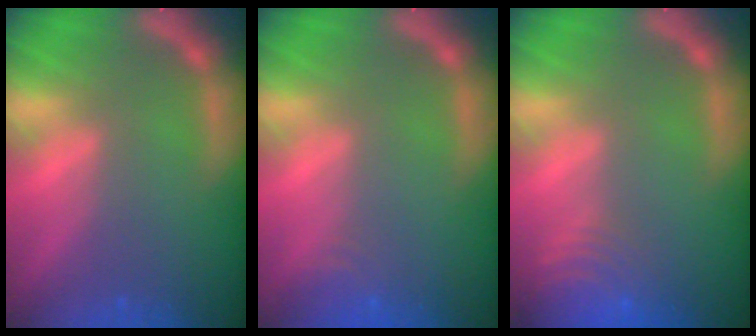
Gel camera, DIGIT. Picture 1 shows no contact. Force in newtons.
{"total": 2.4}
{"total": 8.5}